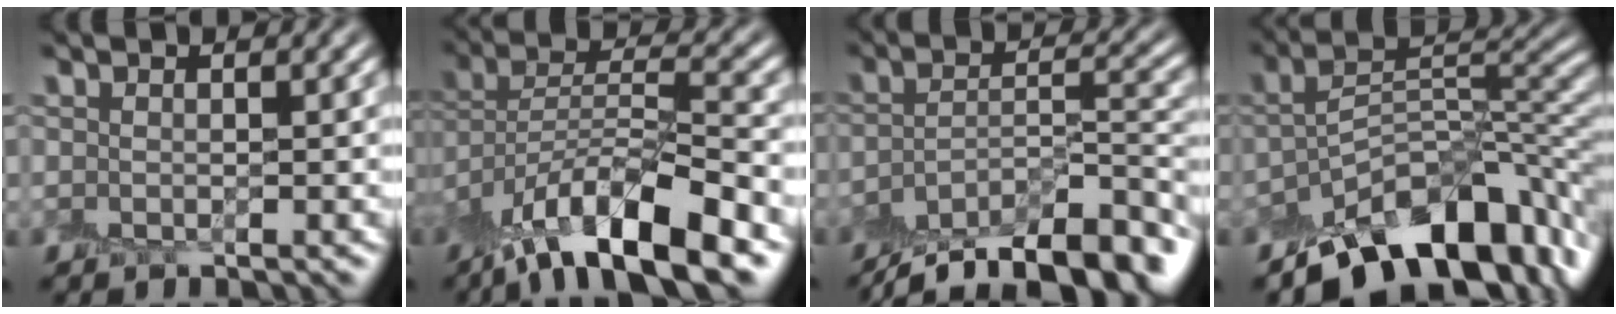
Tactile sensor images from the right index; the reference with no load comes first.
{"total": 10.8, "force": [-7.0, 2.8, 7.7], "torque": [-0.126, 0.010, -0.138]}
{"total": 11.8, "force": [-8.8, 4.0, 6.8], "torque": [-0.115, -0.004, -0.138]}
{"total": 10.4, "force": [-6.7, 4.6, 6.6], "torque": [-0.086, 0.001, -0.122]}